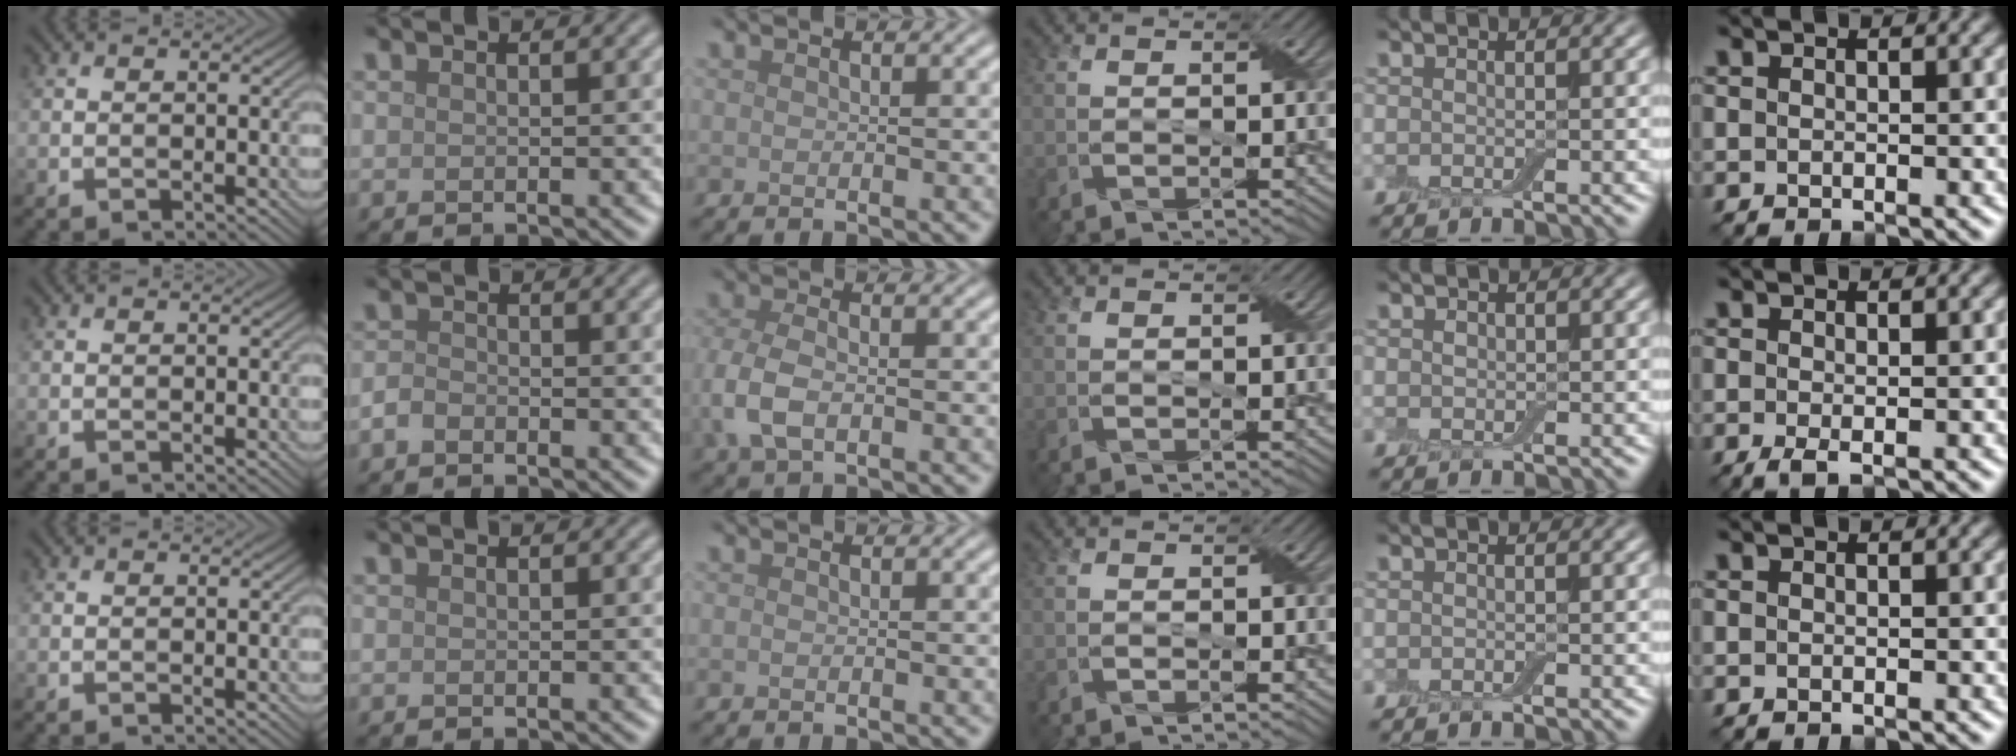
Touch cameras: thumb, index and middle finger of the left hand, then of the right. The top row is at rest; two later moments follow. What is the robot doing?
{"motion": "fold", "object": "cloth"}